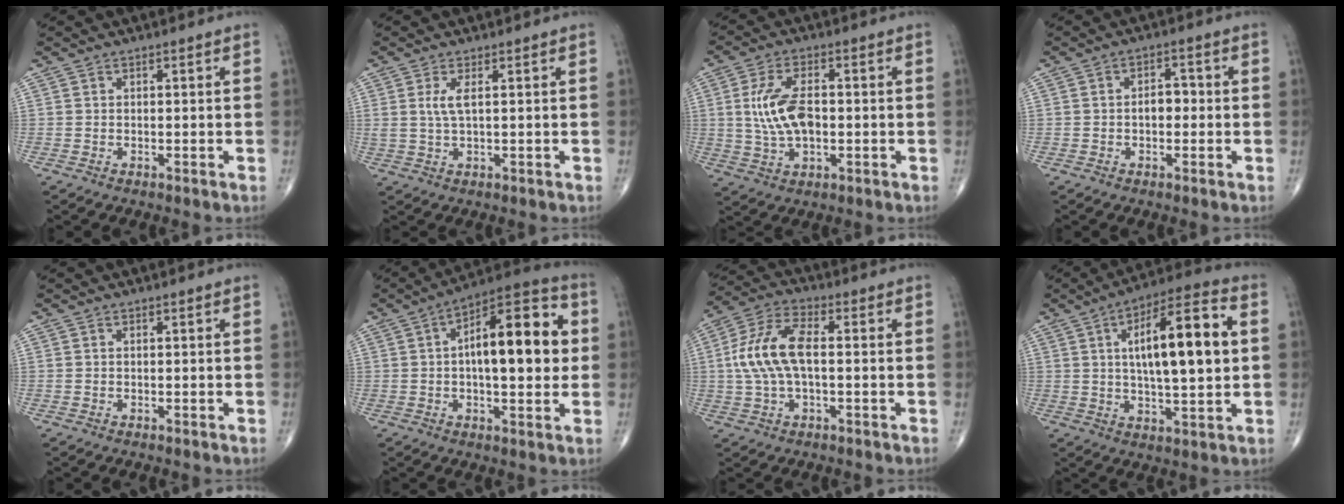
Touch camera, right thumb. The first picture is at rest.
{"total": 2.9, "force": [0.9, 0.7, 2.7], "torque": [-0.067, 0.001, 0.024]}
{"total": 9.7, "force": [0.2, 5.1, 8.3], "torque": [-0.165, 0.006, 0.008]}
{"total": 3.3, "force": [-0.4, 2.1, 2.5], "torque": [-0.027, 0.013, -0.011]}
{"total": 0.0}
{"total": 18.4, "force": [2.0, 7.5, 16.7], "torque": [-0.221, 0.028, 0.022]}
{"total": 11.5, "force": [0.3, 5.4, 10.1], "torque": [-0.219, 0.028, 0.003]}
{"total": 17.9, "force": [2.9, 5.4, 16.8], "torque": [-0.254, 0.017, 0.044]}